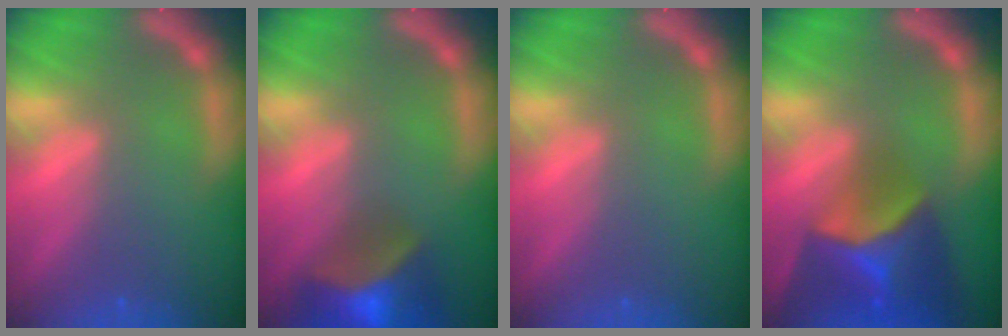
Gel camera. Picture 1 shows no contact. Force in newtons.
{"total": 9.5}
{"total": 0.0}
{"total": 9.9}